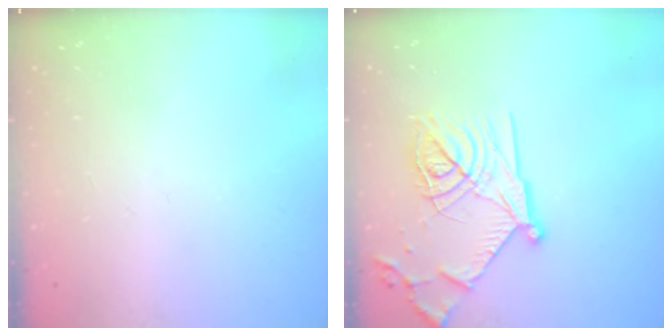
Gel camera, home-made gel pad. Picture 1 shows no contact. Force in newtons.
{"total": 19.8, "press": 19.7, "slide": 1.2}